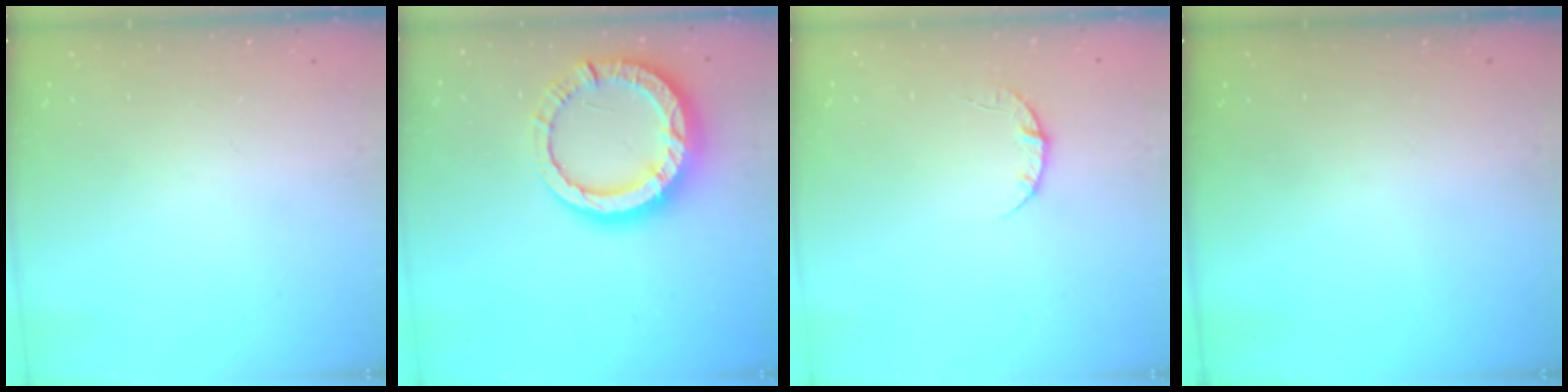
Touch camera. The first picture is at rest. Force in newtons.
{"total": 13.9, "press": 13.8, "slide": 1.5}
{"total": 3.5, "press": 3.5, "slide": 0.4}
{"total": 0.0}